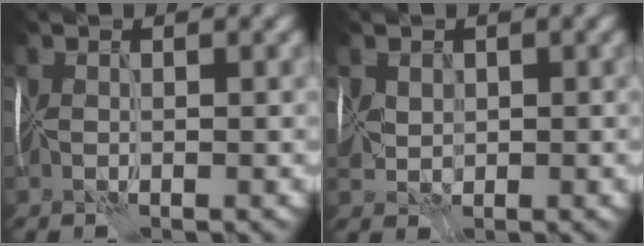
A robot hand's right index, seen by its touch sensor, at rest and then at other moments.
{"total": 2.2, "force": [0.7, 1.7, 1.2], "torque": [-0.030, 0.002, 0.015]}